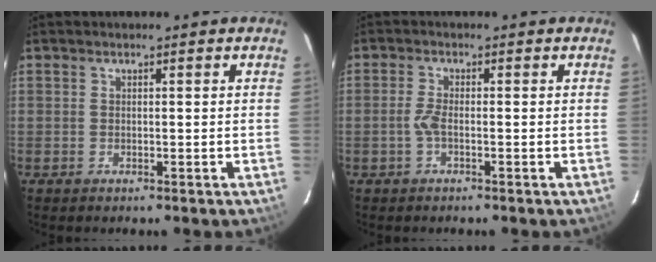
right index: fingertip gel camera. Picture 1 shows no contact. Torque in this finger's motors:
{"motor_torque": [0.38, 0.01, 0.26, 0.06]}